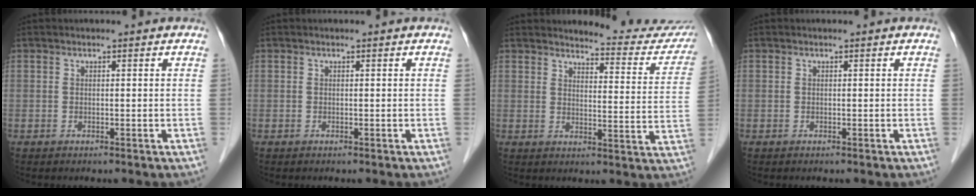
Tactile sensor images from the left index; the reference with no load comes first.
{"total": 0.0}
{"total": 14.2, "force": [13.8, 2.0, 2.5], "torque": [-0.008, -0.072, 0.139]}
{"total": 0.0}